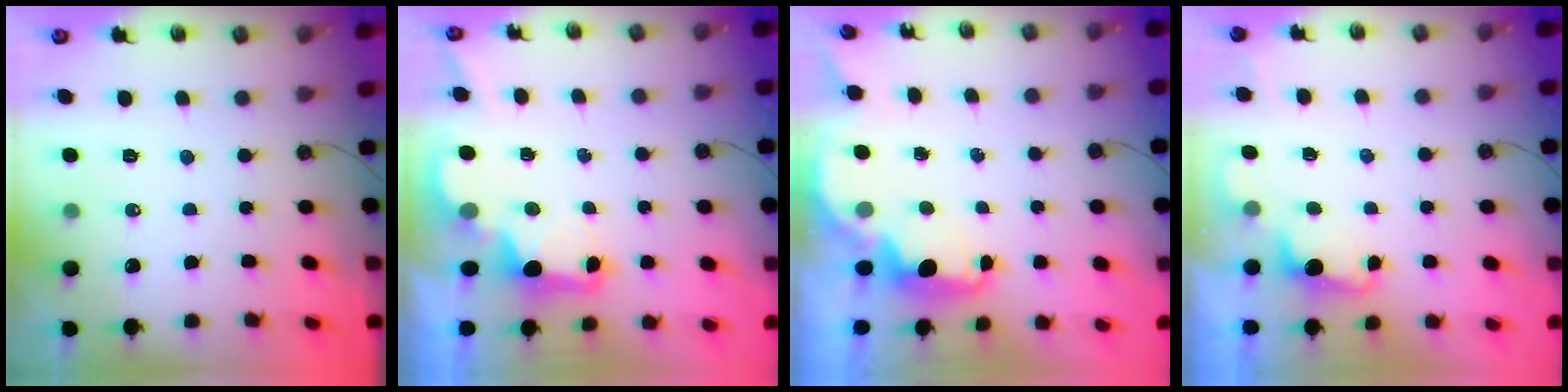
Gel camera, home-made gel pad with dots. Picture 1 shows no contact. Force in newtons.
{"total": 3.0, "press": 2.9, "slide": 0.6}
{"total": 2.4, "press": 2.3, "slide": 0.8}
{"total": 1.8, "press": 1.5, "slide": 0.9}